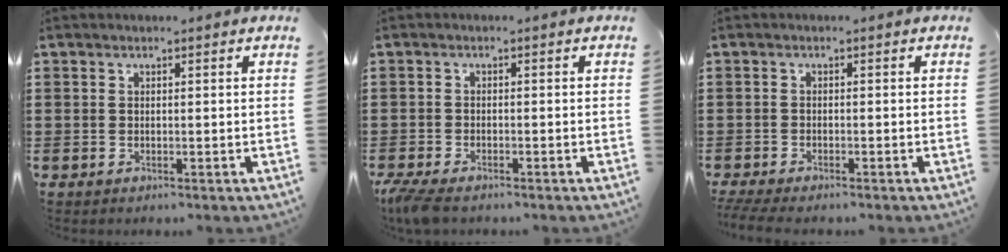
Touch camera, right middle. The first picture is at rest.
{"total": 2.5, "force": [-2.1, 0.5, 1.3], "torque": [-0.043, -0.007, -0.047]}
{"total": 1.7, "force": [-1.5, 0.0, 0.6], "torque": [-0.021, -0.005, -0.032]}